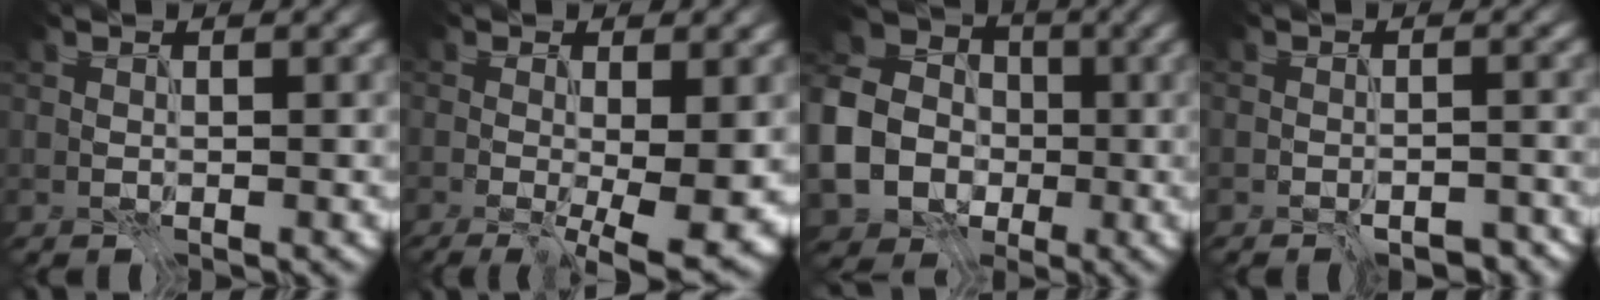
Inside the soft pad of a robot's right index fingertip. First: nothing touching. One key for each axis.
{"total": 7.2, "fx": -1.0, "fy": 2.0, "fz": 6.8, "tx": -0.079, "ty": -0.013, "tz": -0.012}
{"total": 9.2, "fx": -2.3, "fy": 8.1, "fz": 3.7, "tx": -0.103, "ty": -0.006, "tz": -0.046}
{"total": 2.2, "fx": -1.7, "fy": 0.6, "fz": 1.4, "tx": -0.008, "ty": 0.000, "tz": -0.019}